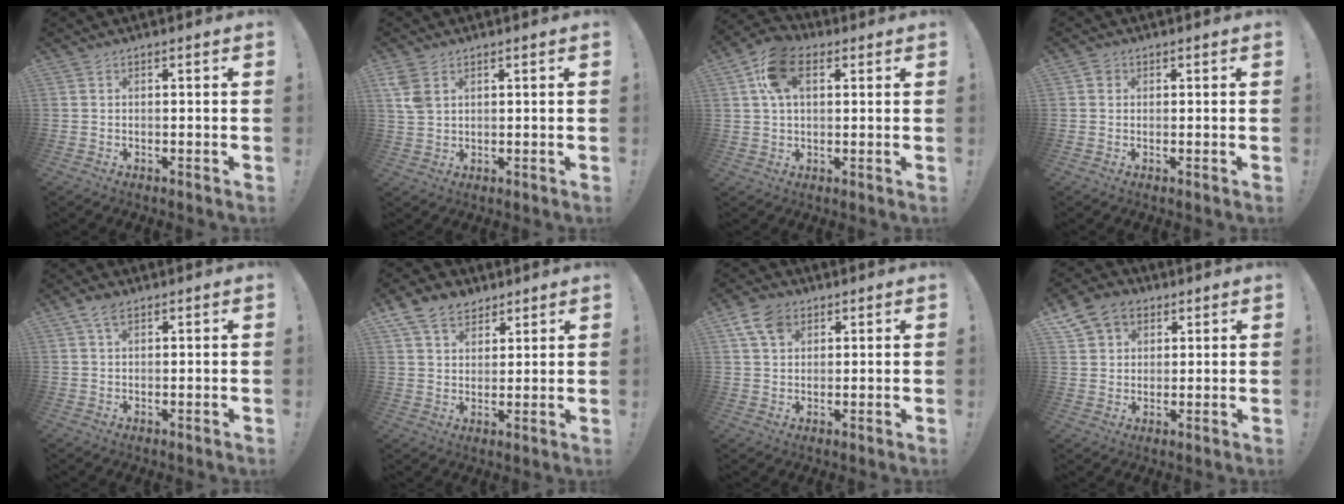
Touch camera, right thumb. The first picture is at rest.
{"total": 5.2, "force": [2.5, 3.3, 3.1], "torque": [-0.061, -0.009, 0.049]}
{"total": 12.0, "force": [4.2, 7.3, 8.5], "torque": [-0.144, 0.006, 0.081]}
{"total": 1.6, "force": [0.5, 1.5, 0.4], "torque": [0.002, 0.001, 0.006]}
{"total": 3.8, "force": [2.3, 1.7, 2.6], "torque": [-0.046, -0.003, 0.040]}
{"total": 10.1, "force": [6.5, 6.9, 3.3], "torque": [-0.060, -0.033, 0.130]}
{"total": 7.9, "force": [4.0, 5.5, 4.0], "torque": [-0.064, -0.004, 0.078]}
{"total": 10.2, "force": [5.4, 7.8, 3.6], "torque": [-0.060, -0.020, 0.108]}